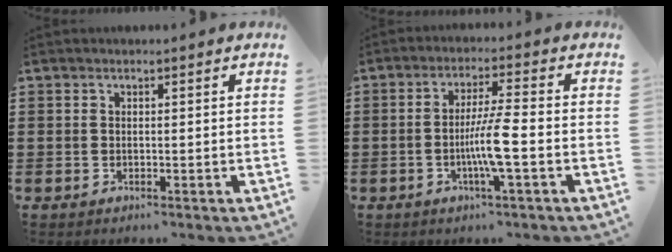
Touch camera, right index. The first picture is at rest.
{"total": 6.4, "force": [-1.8, -0.2, 6.1], "torque": [-0.117, -0.011, -0.040]}